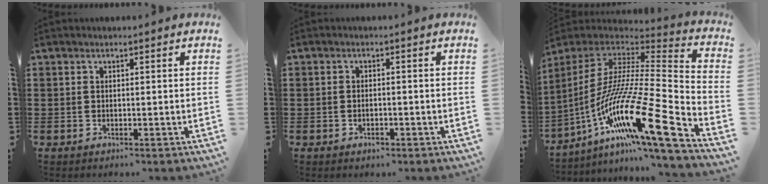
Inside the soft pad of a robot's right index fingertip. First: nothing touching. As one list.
[{"total": 1.2, "force": [-0.6, 0.5, 0.8], "torque": [-0.018, -0.004, -0.011]}, {"total": 19.2, "force": [-9.7, 2.5, 16.4], "torque": [-0.337, -0.011, -0.184]}]